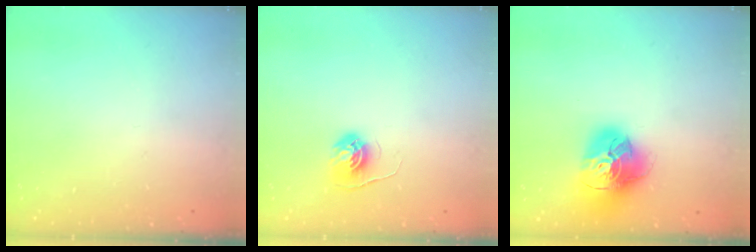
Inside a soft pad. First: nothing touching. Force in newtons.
{"total": 5.6, "press": 5.5, "slide": 0.4}
{"total": 18.3, "press": 18.2, "slide": 2.1}